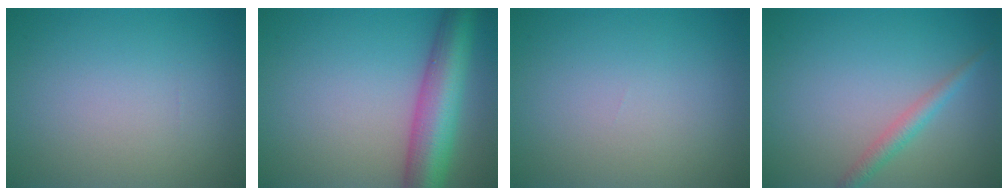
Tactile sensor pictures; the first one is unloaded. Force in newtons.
{"total": 8.1, "press": 8.1, "slide": 0.3}
{"total": 0.0}
{"total": 1.8, "press": 1.8, "slide": 0.0}